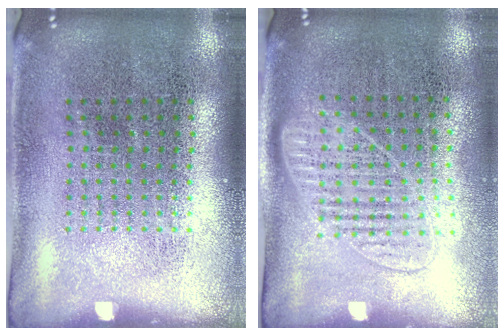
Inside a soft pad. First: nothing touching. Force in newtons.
{"total": 1.3, "press": 1.2, "slide": 0.6}